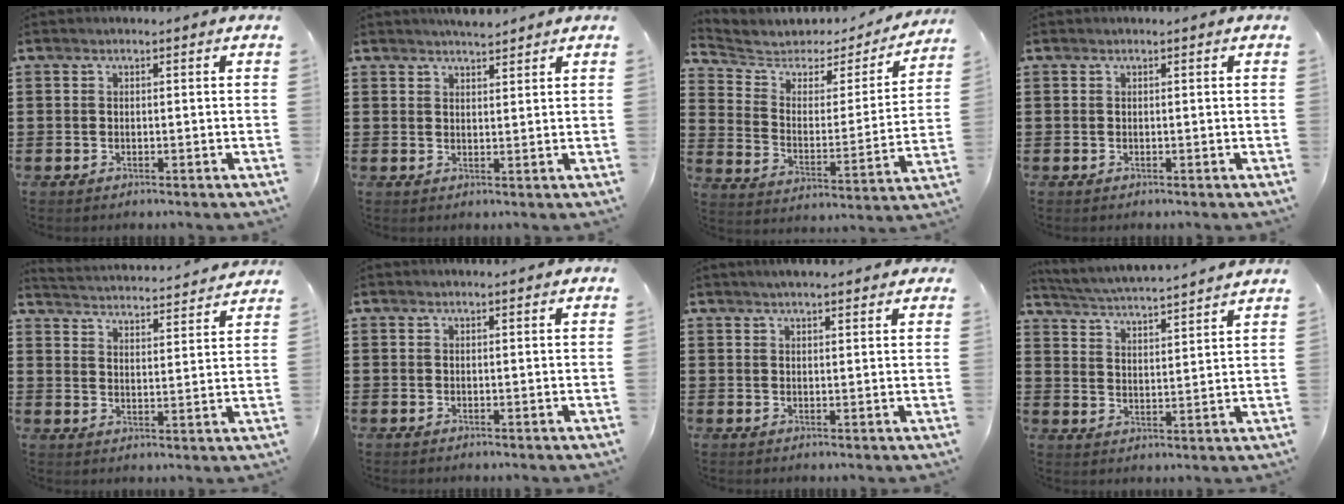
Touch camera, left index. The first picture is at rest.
{"total": 2.6, "force": [2.5, 0.2, 0.7], "torque": [-0.018, -0.001, 0.047]}
{"total": 4.2, "force": [3.5, 2.3, 0.6], "torque": [-0.044, -0.025, 0.054]}
{"total": 0.0}
{"total": 3.2, "force": [3.1, -0.7, -0.1], "torque": [-0.020, -0.034, 0.047]}
{"total": 0.7, "force": [0.6, 0.0, 0.4], "torque": [-0.009, -0.001, 0.011]}
{"total": 2.3, "force": [2.1, 0.2, 1.0], "torque": [-0.023, 0.005, 0.039]}
{"total": 4.4, "force": [4.2, -1.0, 0.9], "torque": [-0.040, -0.037, 0.067]}